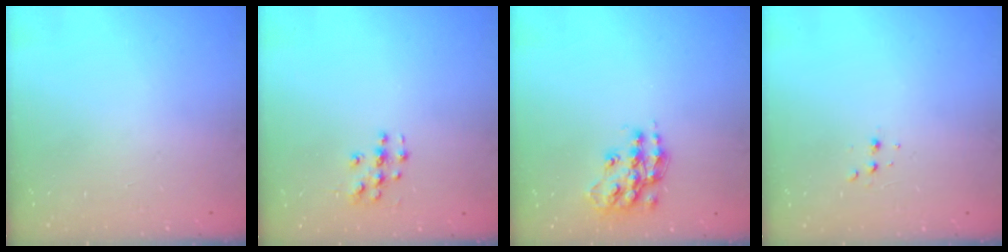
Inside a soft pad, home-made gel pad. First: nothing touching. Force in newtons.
{"total": 3.7, "press": 3.7, "slide": 0.1}
{"total": 13.4, "press": 13.4, "slide": 0.9}
{"total": 3.1, "press": 3.0, "slide": 0.6}